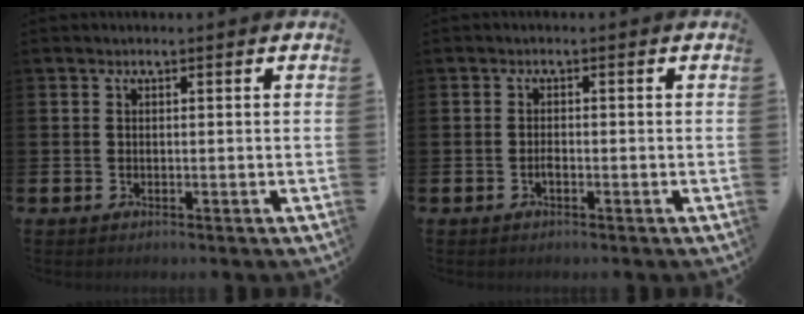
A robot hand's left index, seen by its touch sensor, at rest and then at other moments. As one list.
[{"total": 0.9, "force": [-0.5, 0.3, 0.7], "torque": [-0.008, -0.005, -0.011]}]